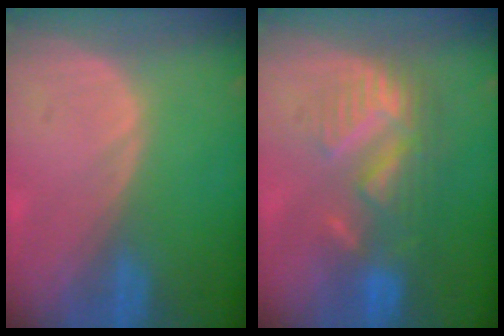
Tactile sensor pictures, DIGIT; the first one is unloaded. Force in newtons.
{"total": 8.7, "press": 8.0, "slide": 3.3}